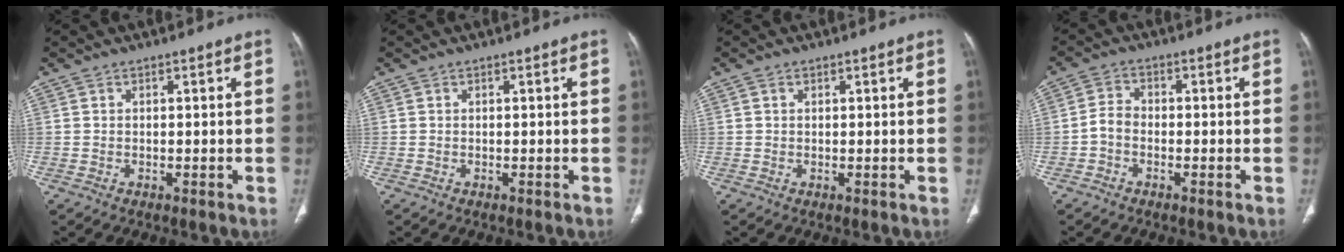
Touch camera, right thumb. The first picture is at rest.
{"total": 0.0}
{"total": 0.7, "force": [0.4, 0.5, 0.3], "torque": [-0.001, 0.000, 0.005]}
{"total": 3.1, "force": [-1.2, 2.1, 2.0], "torque": [-0.031, 0.016, -0.032]}